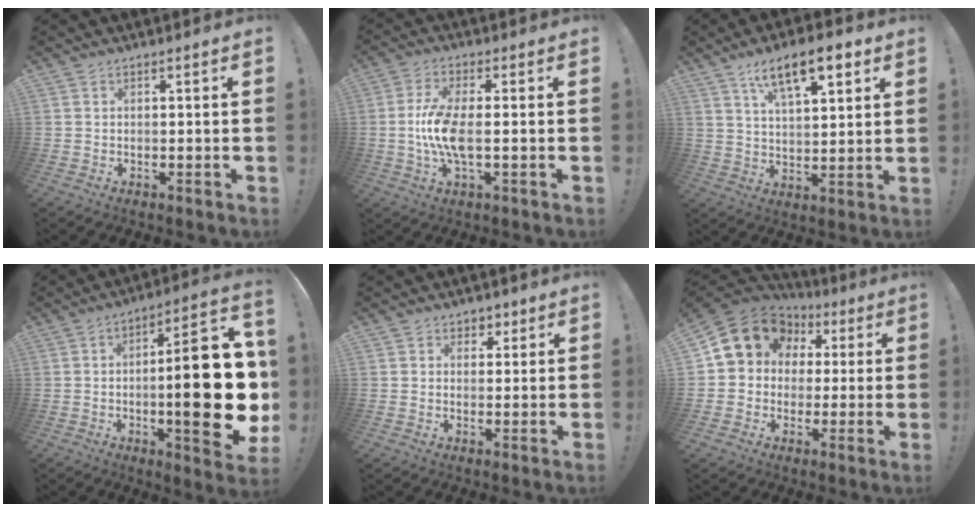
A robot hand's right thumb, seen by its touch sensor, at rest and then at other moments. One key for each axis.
{"total": 10.4, "fx": -0.9, "fy": 3.6, "fz": 9.7, "tx": -0.188, "ty": -0.008, "tz": -0.017}
{"total": 13.1, "fx": 7.5, "fy": 4.6, "fz": 9.7, "tx": -0.149, "ty": -0.027, "tz": 0.124}
{"total": 25.5, "fx": -2.5, "fy": 7.2, "fz": 24.3, "tx": -0.364, "ty": 0.002, "tz": -0.037}
{"total": 3.5, "fx": 1.7, "fy": 3.0, "fz": 0.7, "tx": 0.007, "ty": -0.008, "tz": 0.028}
{"total": 13.2, "fx": 4.5, "fy": 11.1, "fz": 5.5, "tx": -0.080, "ty": -0.016, "tz": 0.095}